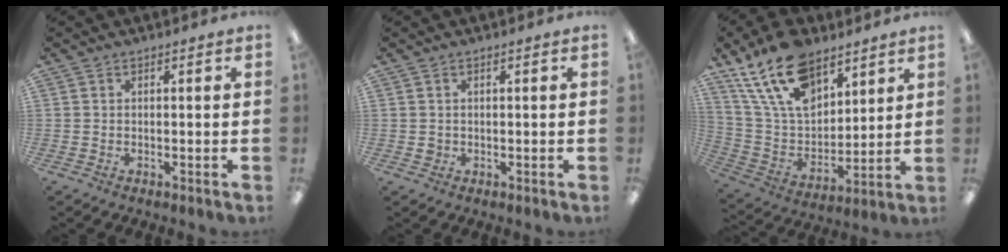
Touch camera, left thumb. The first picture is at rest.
{"total": 1.9, "force": [0.3, 1.8, 0.6], "torque": [-0.005, 0.000, 0.001]}
{"total": 19.4, "force": [12.4, 10.6, 10.4], "torque": [-0.210, -0.050, 0.227]}